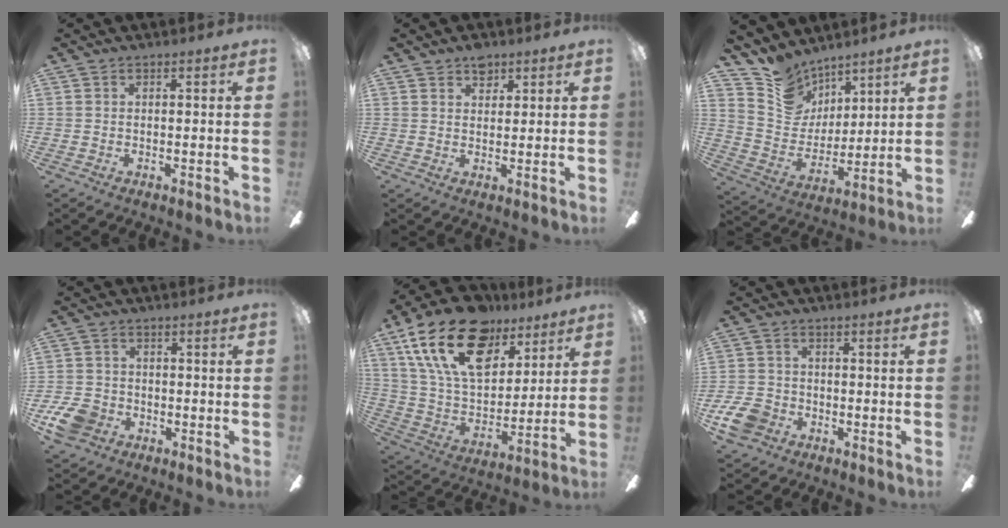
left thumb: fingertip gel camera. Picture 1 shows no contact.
{"total": 4.1, "force": [3.0, 2.4, 1.5], "torque": [-0.003, -0.015, 0.050]}
{"total": 12.3, "force": [9.2, 8.0, 1.8], "torque": [-0.059, -0.072, 0.183]}
{"total": 8.1, "force": [-3.8, 6.1, 3.8], "torque": [-0.087, 0.023, -0.072]}
{"total": 23.6, "force": [12.5, 13.9, 14.4], "torque": [-0.260, -0.055, 0.222]}
{"total": 7.5, "force": [-3.7, 5.6, 3.5], "torque": [-0.091, 0.024, -0.071]}